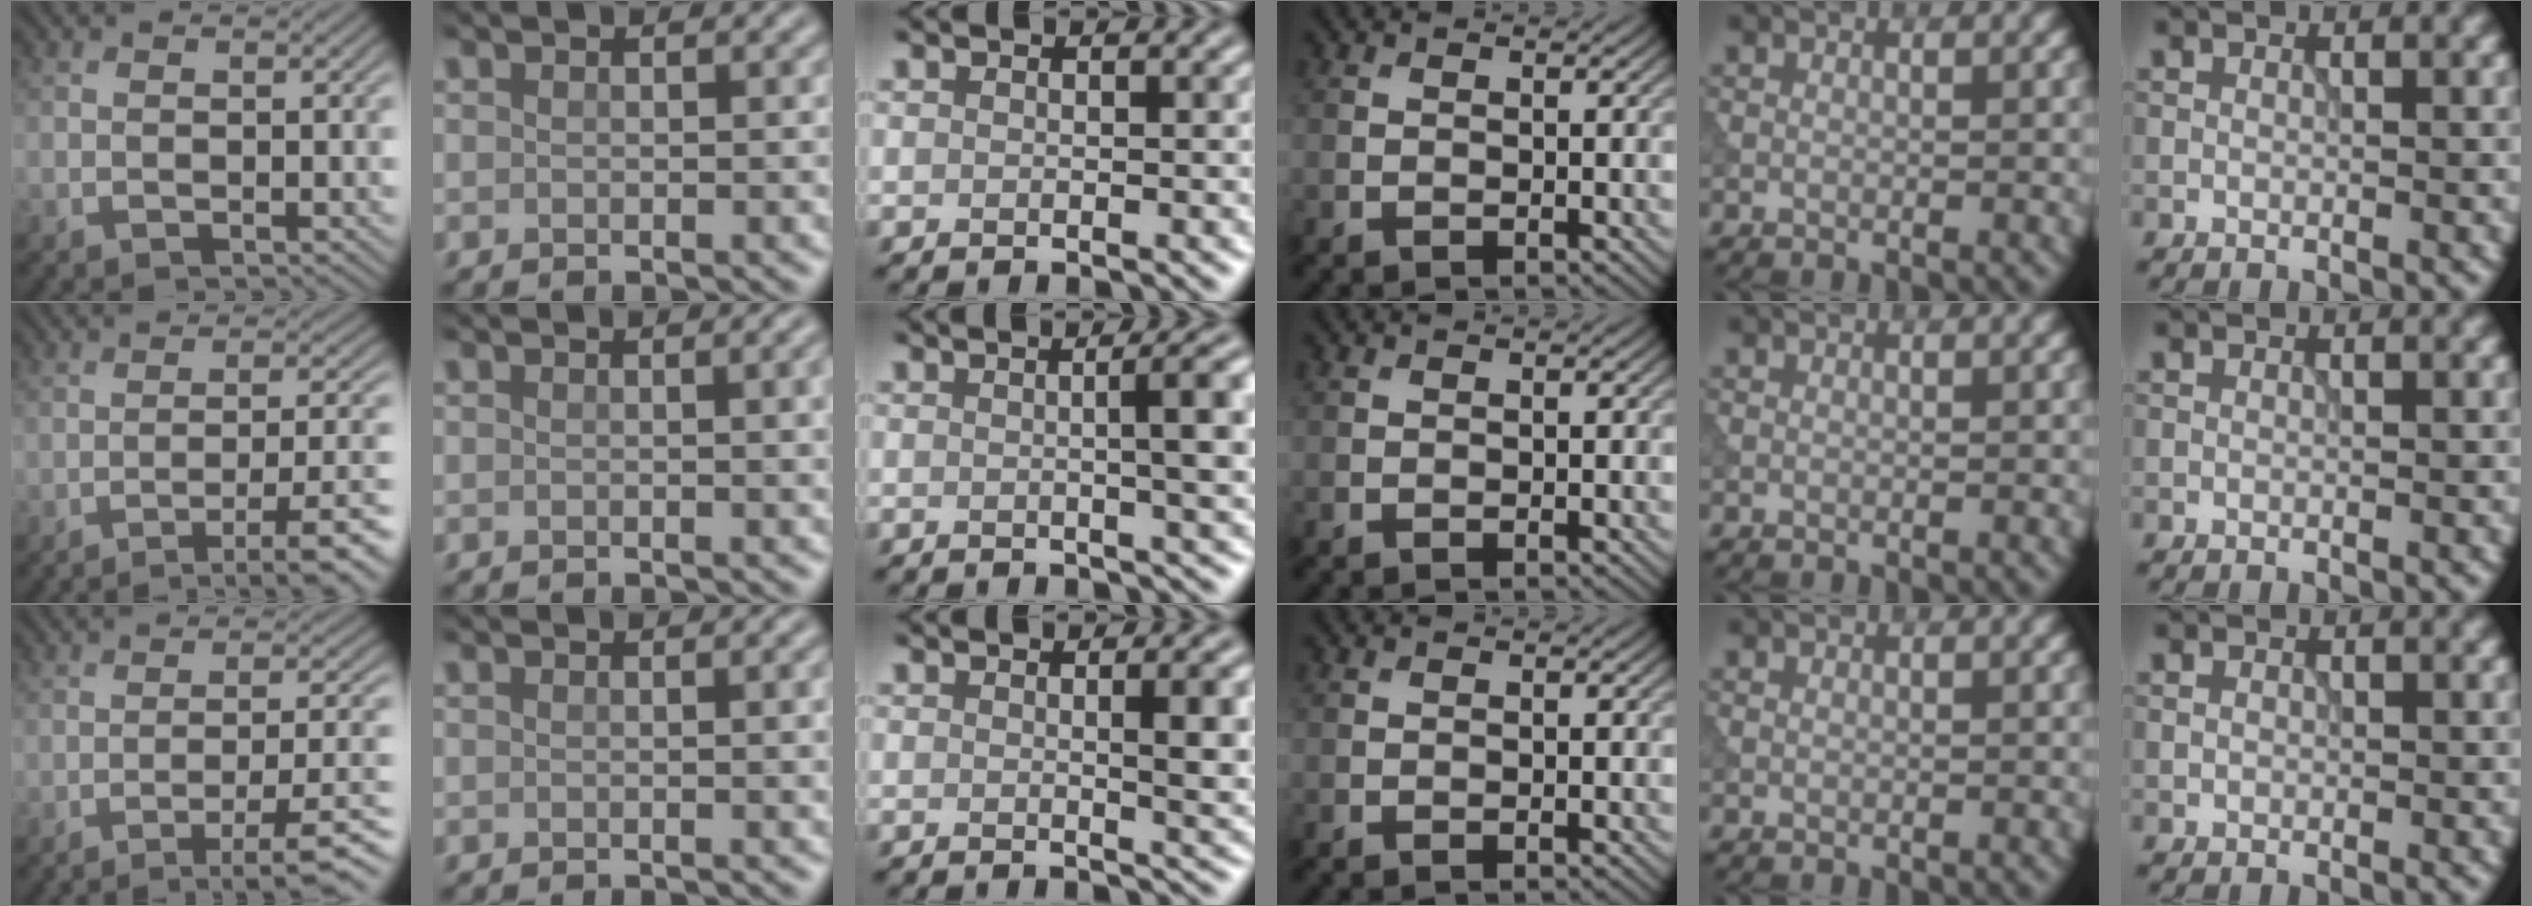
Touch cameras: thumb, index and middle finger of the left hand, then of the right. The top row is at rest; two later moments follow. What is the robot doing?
{"motion": "dispense", "object": "syringe"}